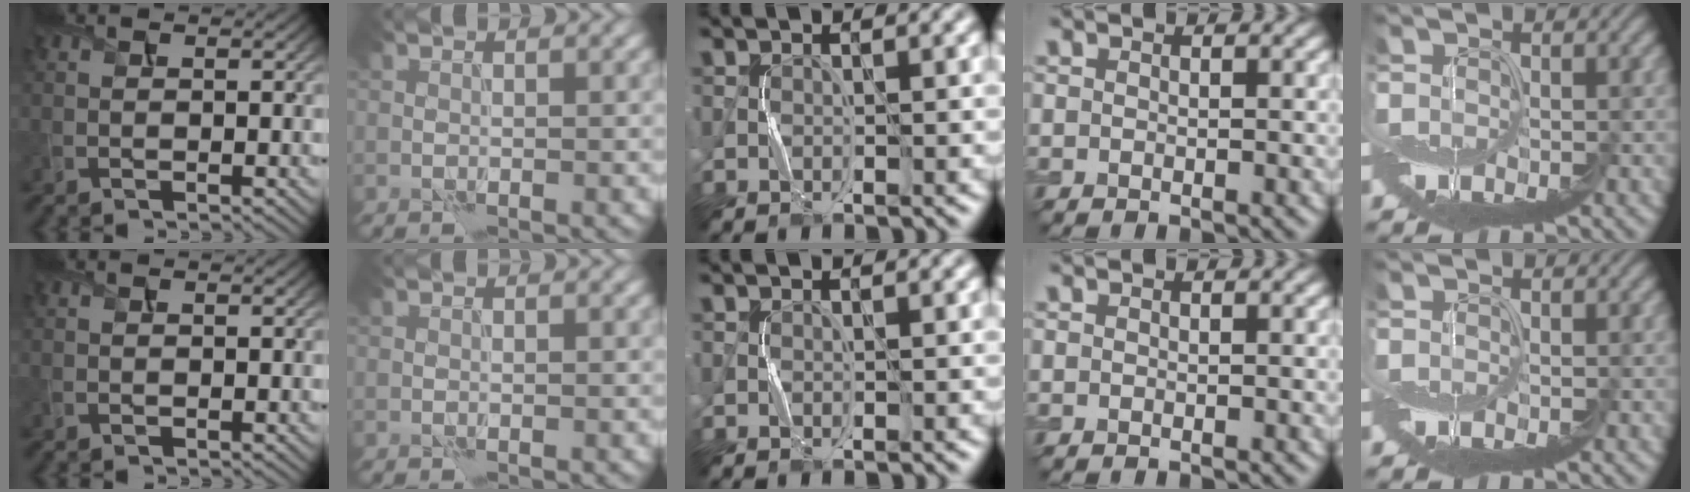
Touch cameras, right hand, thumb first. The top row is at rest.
{}